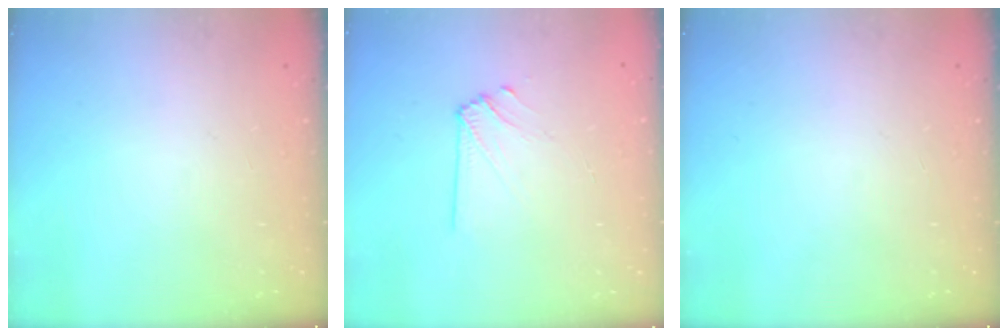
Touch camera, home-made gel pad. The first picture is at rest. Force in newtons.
{"total": 5.9, "press": 5.8, "slide": 0.9}
{"total": 0.0}